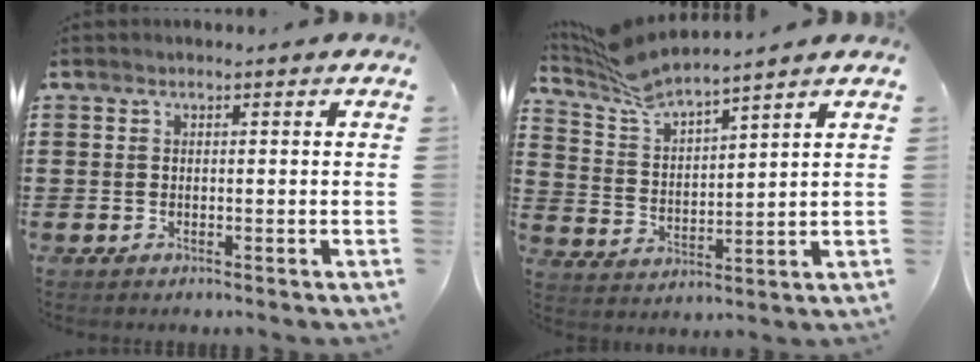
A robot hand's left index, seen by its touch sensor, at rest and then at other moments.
{"total": 6.6, "force": [6.2, 0.4, 2.0], "torque": [-0.065, -0.028, 0.111]}